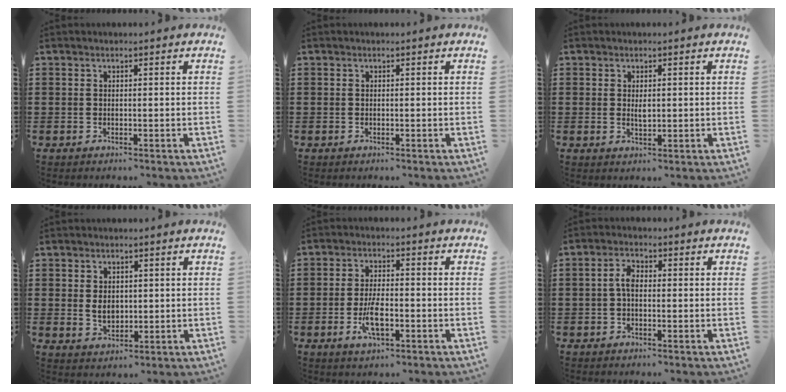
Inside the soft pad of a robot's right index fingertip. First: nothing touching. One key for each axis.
{"total": 0.0}
{"total": 1.9, "fx": 0.3, "fy": 0.8, "fz": 1.7, "tx": -0.034, "ty": 0.003, "tz": 0.004}
{"total": 3.2, "fx": 0.2, "fy": 2.2, "fz": 2.3, "tx": -0.042, "ty": 0.003, "tz": 0.000}
{"total": 5.7, "fx": -1.9, "fy": 2.1, "fz": 5.0, "tx": -0.111, "ty": -0.004, "tz": -0.039}
{"total": 3.2, "fx": -0.4, "fy": 1.6, "fz": 2.8, "tx": -0.061, "ty": 0.004, "tz": -0.011}